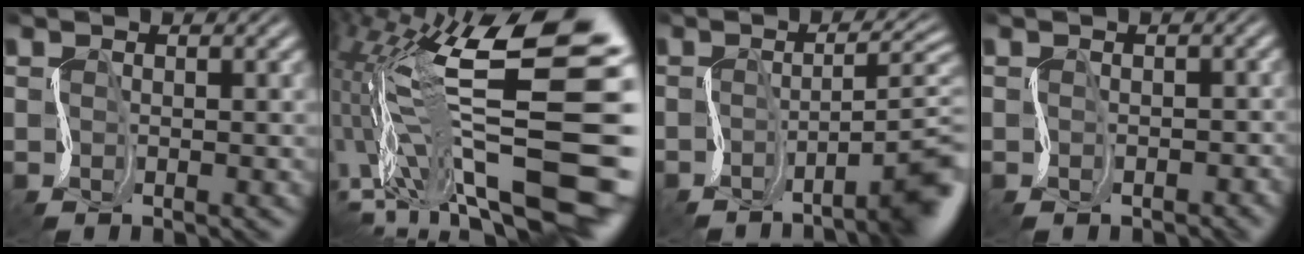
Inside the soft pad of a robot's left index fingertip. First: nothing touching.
{"total": 14.2, "force": [1.0, 5.7, 12.9], "torque": [-0.255, -0.003, 0.031]}
{"total": 6.4, "force": [-2.3, 1.4, 5.8], "torque": [-0.050, 0.005, -0.040]}
{"total": 1.4, "force": [-0.8, 1.0, 0.5], "torque": [0.003, -0.002, -0.009]}